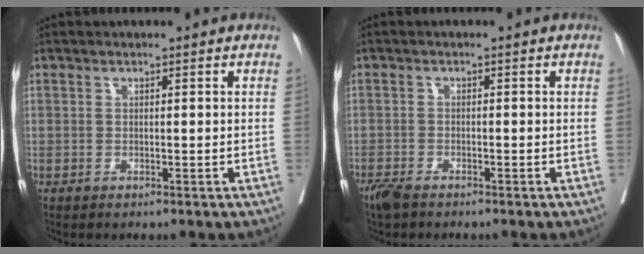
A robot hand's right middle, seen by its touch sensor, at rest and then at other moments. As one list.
[{"total": 2.8, "force": [-2.3, 0.7, 1.4], "torque": [-0.029, -0.007, -0.041]}]